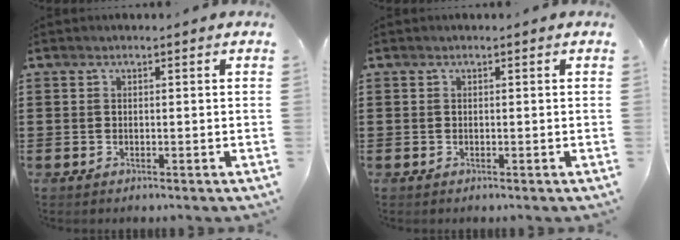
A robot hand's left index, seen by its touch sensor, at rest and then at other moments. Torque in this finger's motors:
{"motor_torque": [-0.05, 0.08, 0.00, 0.00]}